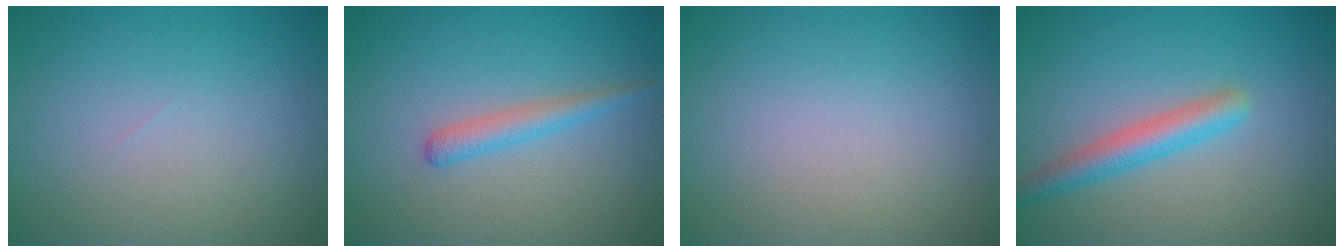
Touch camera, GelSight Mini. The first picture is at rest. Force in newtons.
{"total": 1.9, "press": 1.9, "slide": 0.0}
{"total": 0.0}
{"total": 3.0, "press": 3.0, "slide": 0.2}